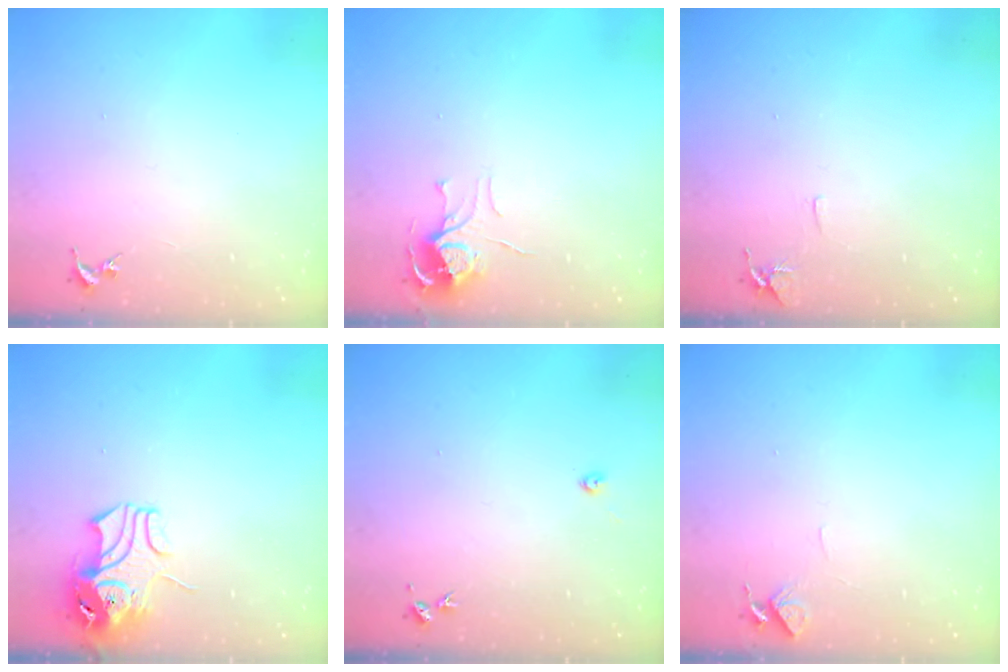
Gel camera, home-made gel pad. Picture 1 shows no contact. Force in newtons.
{"total": 7.0, "press": 7.0, "slide": 0.6}
{"total": 6.5, "press": 6.4, "slide": 0.7}
{"total": 9.1, "press": 9.0, "slide": 1.4}
{"total": 2.2, "press": 2.2, "slide": 0.3}
{"total": 4.6, "press": 4.5, "slide": 0.4}